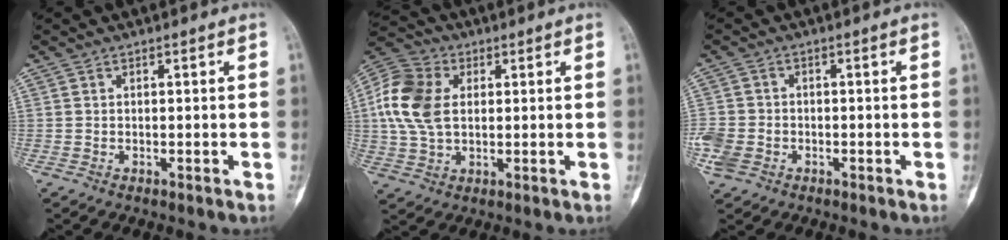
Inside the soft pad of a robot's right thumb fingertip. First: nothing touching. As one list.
[{"total": 12.8, "force": [1.9, 8.7, 9.2], "torque": [-0.182, 0.011, 0.030]}, {"total": 6.1, "force": [-2.1, 4.9, 2.9], "torque": [-0.070, 0.013, -0.035]}]